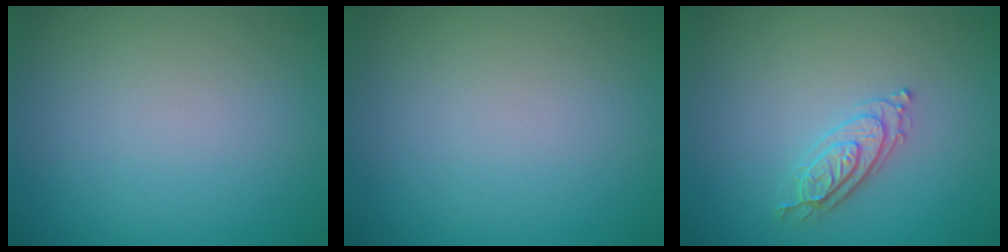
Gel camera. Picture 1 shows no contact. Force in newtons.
{"total": 0.0}
{"total": 2.4, "press": 2.3, "slide": 0.5}